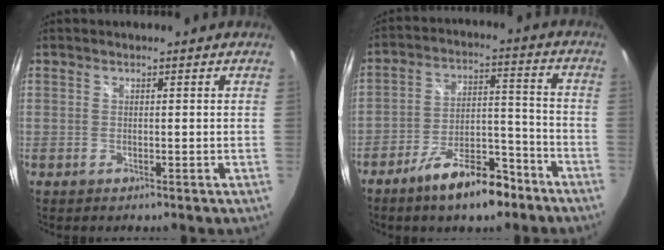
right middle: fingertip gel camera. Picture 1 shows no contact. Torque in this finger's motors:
{"motor_torque": [1.14, -1.00, 0.67, 0.17]}